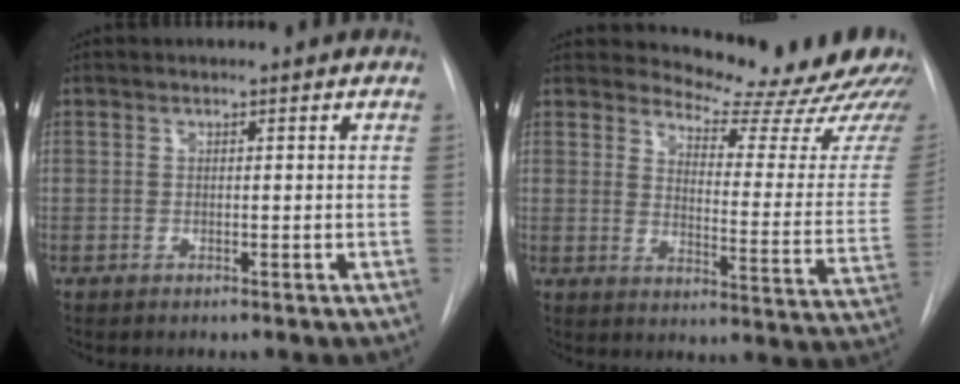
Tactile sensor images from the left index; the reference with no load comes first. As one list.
[{"total": 19.2, "force": [18.0, 3.6, 5.4], "torque": [-0.056, -0.119, 0.197]}]